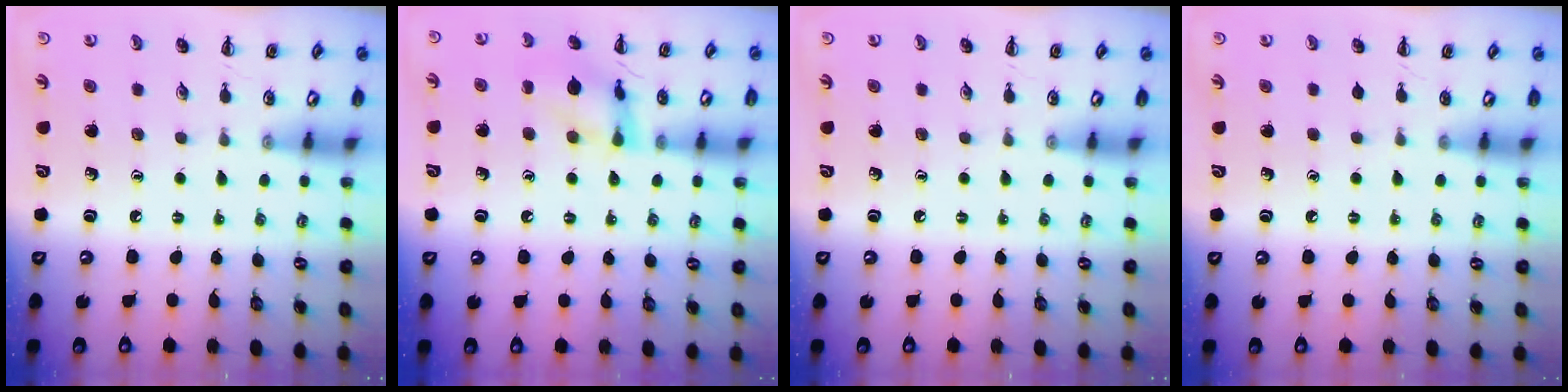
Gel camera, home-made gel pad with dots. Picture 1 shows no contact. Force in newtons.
{"total": 11.6, "press": 11.5, "slide": 0.9}
{"total": 0.0}
{"total": 0.0}